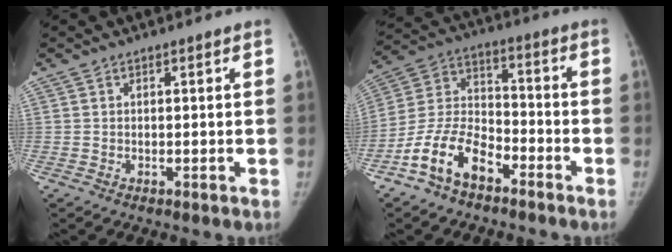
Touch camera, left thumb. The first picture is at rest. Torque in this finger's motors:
{"motor_torque": [1.86, 2.64, -0.11, 0.11, 0.29]}